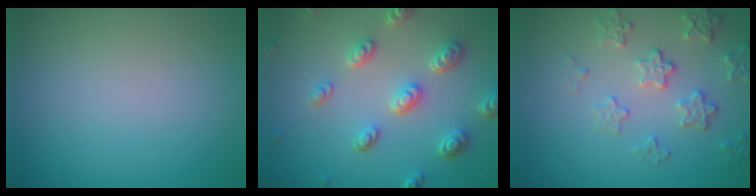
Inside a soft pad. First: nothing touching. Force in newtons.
{"total": 5.1, "press": 3.8, "slide": 3.3}
{"total": 3.1, "press": 2.9, "slide": 1.2}